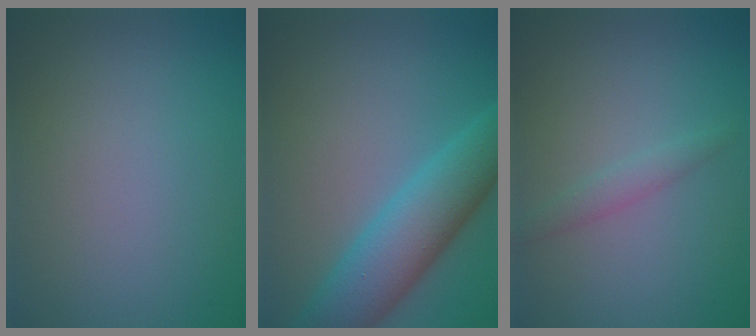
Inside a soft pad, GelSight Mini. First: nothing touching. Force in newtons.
{"total": 7.6, "press": 7.6, "slide": 0.2}
{"total": 1.4, "press": 1.4, "slide": 0.1}